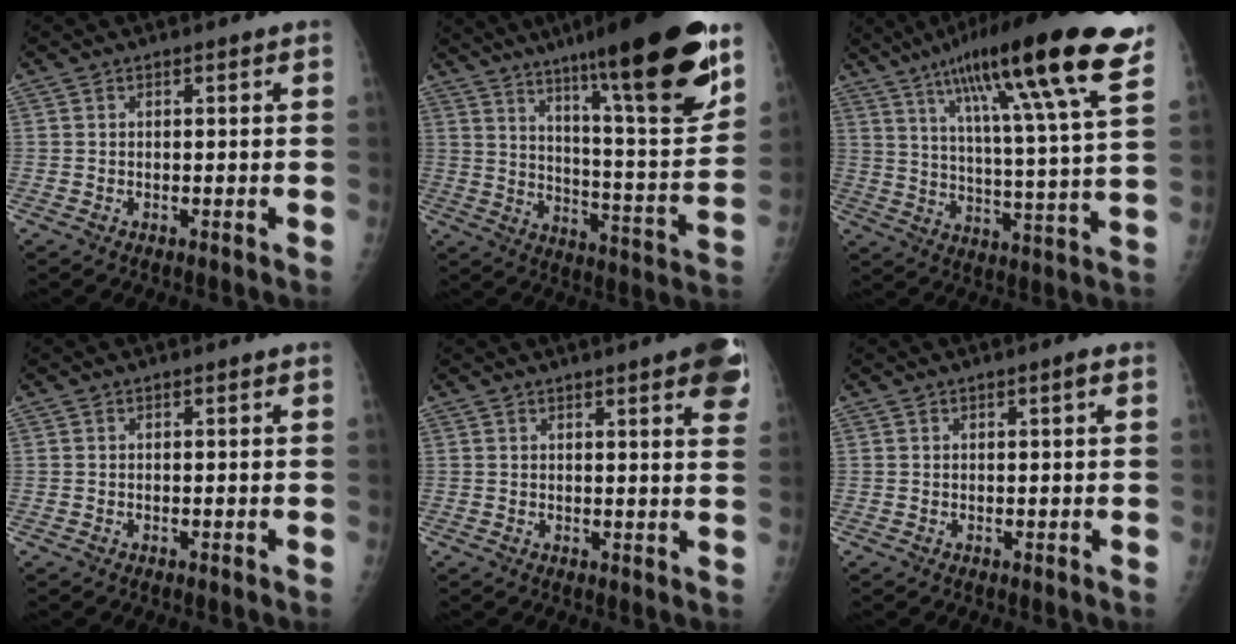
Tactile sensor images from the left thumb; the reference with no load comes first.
{"total": 25.4, "force": [15.8, 3.2, 19.6], "torque": [-0.272, -0.064, 0.248]}
{"total": 24.7, "force": [15.4, 2.0, 19.2], "torque": [-0.288, -0.044, 0.231]}
{"total": 0.0}
{"total": 9.3, "force": [5.0, 1.6, 7.7], "torque": [-0.074, -0.009, 0.051]}
{"total": 1.1, "force": [0.5, 0.2, 1.0], "torque": [-0.017, 0.001, 0.006]}